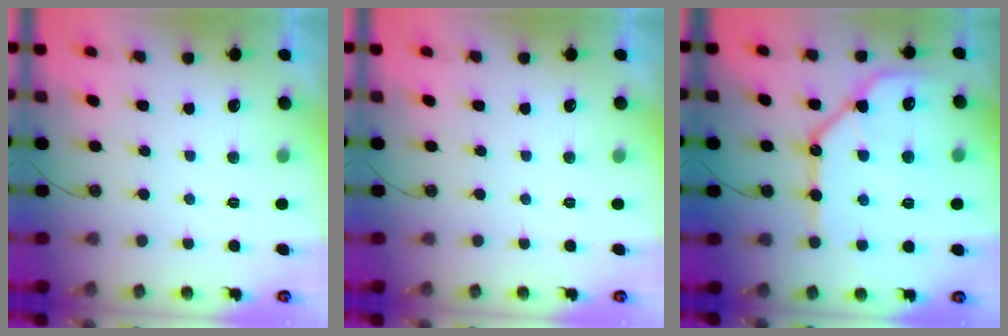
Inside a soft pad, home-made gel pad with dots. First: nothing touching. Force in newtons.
{"total": 0.0}
{"total": 19.0, "press": 18.9, "slide": 2.2}